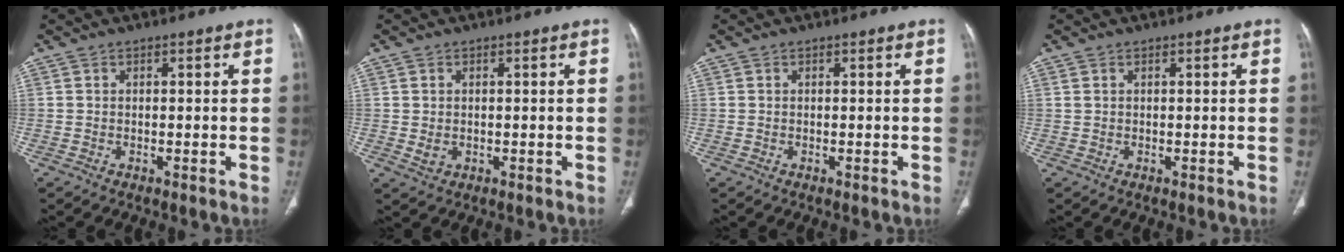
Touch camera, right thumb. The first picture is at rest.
{"total": 2.0, "force": [0.0, 1.6, 1.2], "torque": [-0.022, -0.003, 0.007]}
{"total": 0.0}
{"total": 0.5, "force": [0.3, 0.2, 0.3], "torque": [-0.010, 0.009, 0.010]}